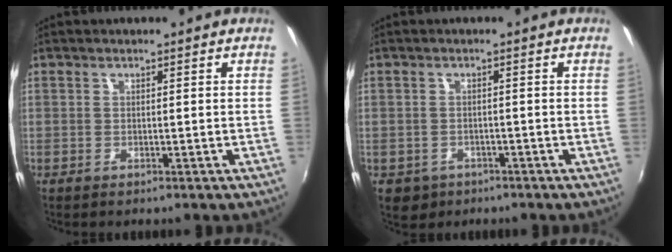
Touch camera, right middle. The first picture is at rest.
{"total": 4.2, "force": [-1.9, 3.5, 1.3], "torque": [-0.035, -0.005, -0.023]}